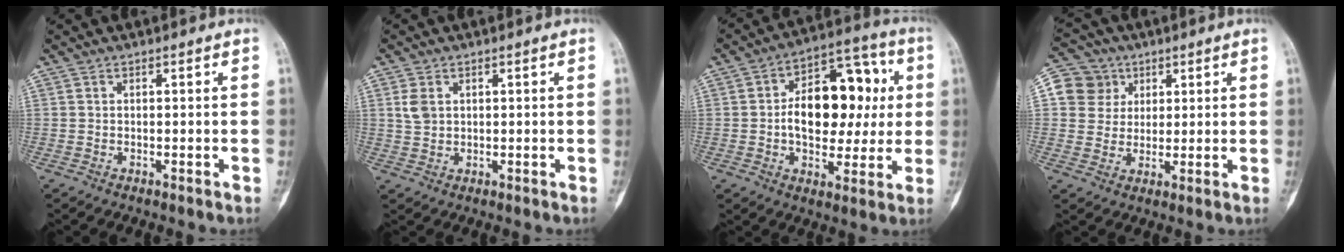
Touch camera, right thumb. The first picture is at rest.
{"total": 3.1, "force": [1.0, 2.2, 1.9], "torque": [-0.035, 0.002, 0.024]}
{"total": 18.3, "force": [1.5, 11.2, 14.5], "torque": [-0.170, 0.028, 0.020]}
{"total": 8.2, "force": [2.6, 7.7, 1.3], "torque": [0.011, 0.000, 0.045]}